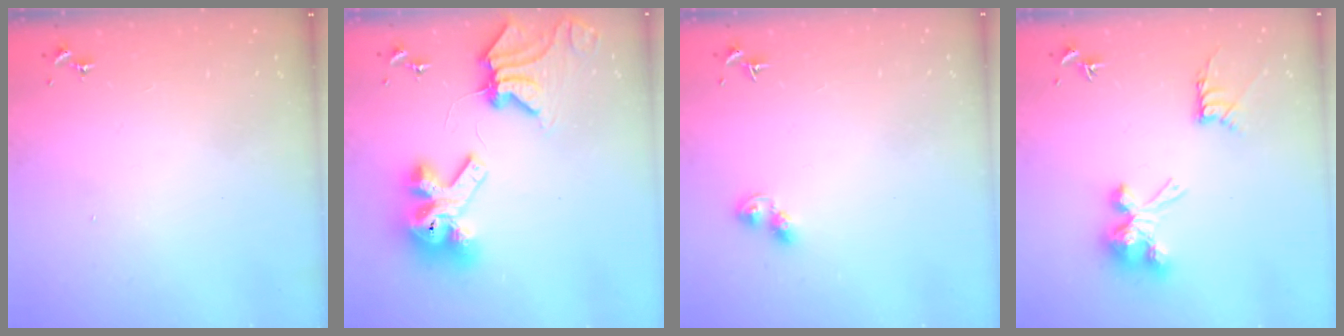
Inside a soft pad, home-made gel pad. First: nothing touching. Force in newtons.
{"total": 16.8, "press": 16.7, "slide": 2.1}
{"total": 5.2, "press": 5.2, "slide": 0.2}
{"total": 11.6, "press": 11.6, "slide": 0.3}